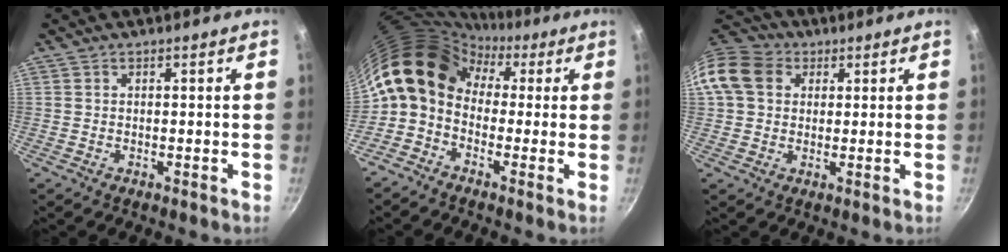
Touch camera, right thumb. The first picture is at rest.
{"total": 13.1, "force": [1.9, 10.0, 8.2], "torque": [-0.126, 0.035, 0.007]}
{"total": 11.7, "force": [2.9, 9.5, 6.1], "torque": [-0.102, 0.021, 0.037]}